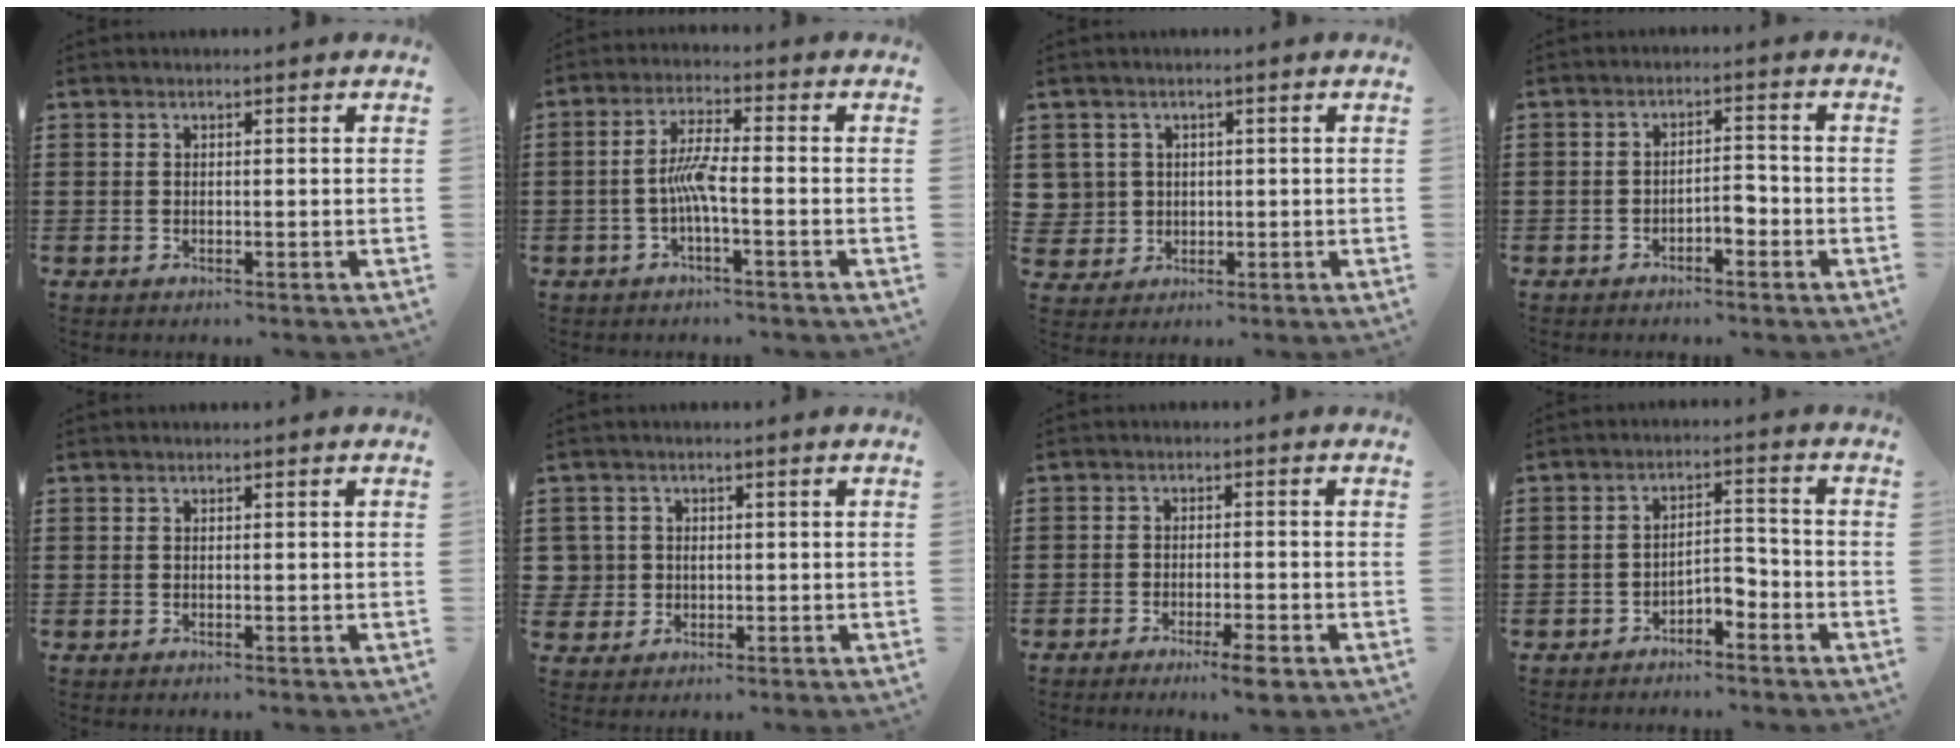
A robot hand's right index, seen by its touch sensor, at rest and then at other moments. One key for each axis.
{"total": 5.1, "fx": -1.4, "fy": 0.8, "fz": 4.9, "tx": -0.102, "ty": 0.000, "tz": -0.033}
{"total": 2.9, "fx": 0.4, "fy": 2.9, "fz": 0.2, "tx": -0.029, "ty": 0.004, "tz": 0.006}
{"total": 2.8, "fx": -1.8, "fy": 1.0, "fz": 1.9, "tx": -0.035, "ty": 0.006, "tz": -0.036}
{"total": 0.0}
{"total": 2.8, "fx": -0.1, "fy": 2.8, "fz": 0.4, "tx": -0.031, "ty": 0.003, "tz": -0.005}
{"total": 3.0, "fx": -2.5, "fy": 0.1, "fz": 1.6, "tx": -0.026, "ty": 0.002, "tz": -0.045}
{"total": 3.3, "fx": -2.7, "fy": 1.0, "fz": 1.6, "tx": -0.032, "ty": 0.009, "tz": -0.055}